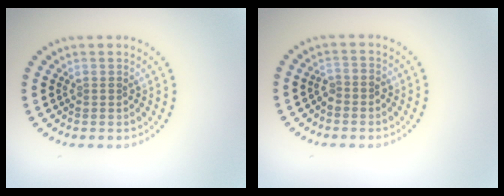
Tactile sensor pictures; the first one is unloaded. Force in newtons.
{"total": 1.2, "press": 1.1, "slide": 0.6}